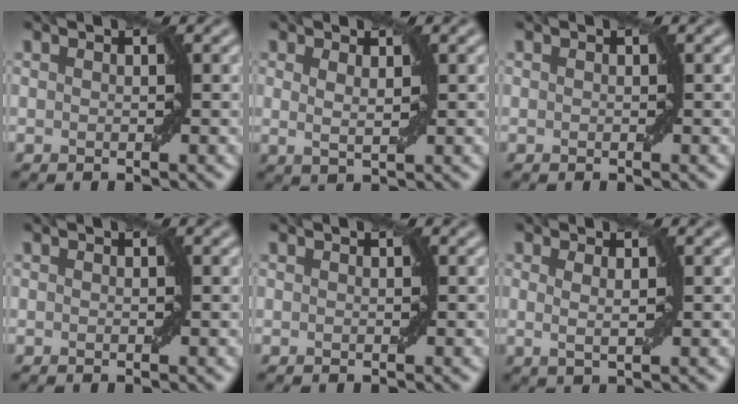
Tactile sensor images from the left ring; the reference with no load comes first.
{"total": 1.4, "force": [0.7, 0.3, 1.2], "torque": [-0.019, -0.003, 0.014]}
{"total": 0.0}
{"total": 0.0}
{"total": 0.0}
{"total": 1.4, "force": [0.4, 0.3, 1.4], "torque": [-0.024, -0.002, 0.006]}